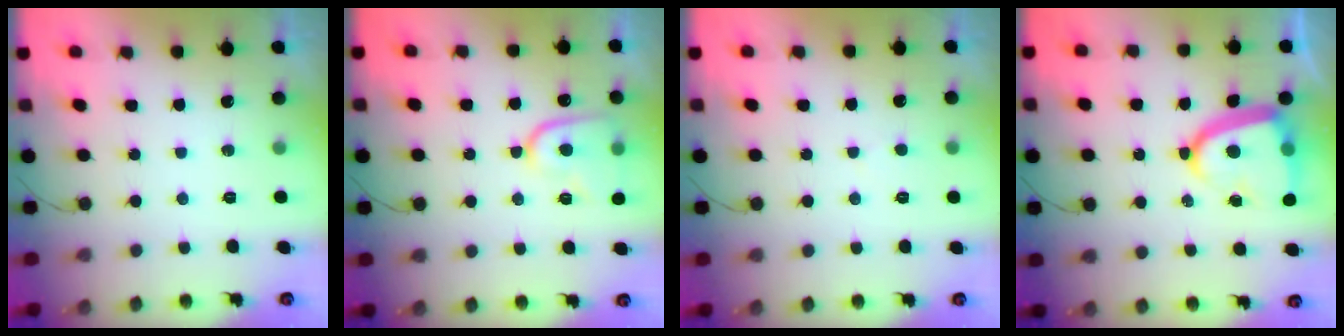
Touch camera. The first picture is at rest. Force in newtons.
{"total": 11.3, "press": 11.2, "slide": 1.1}
{"total": 2.8, "press": 2.8, "slide": 0.3}
{"total": 14.9, "press": 14.8, "slide": 1.6}